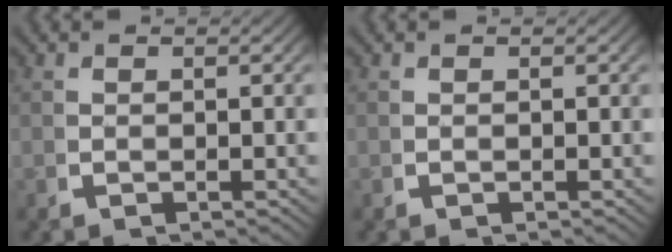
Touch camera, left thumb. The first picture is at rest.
{"total": 0.0}